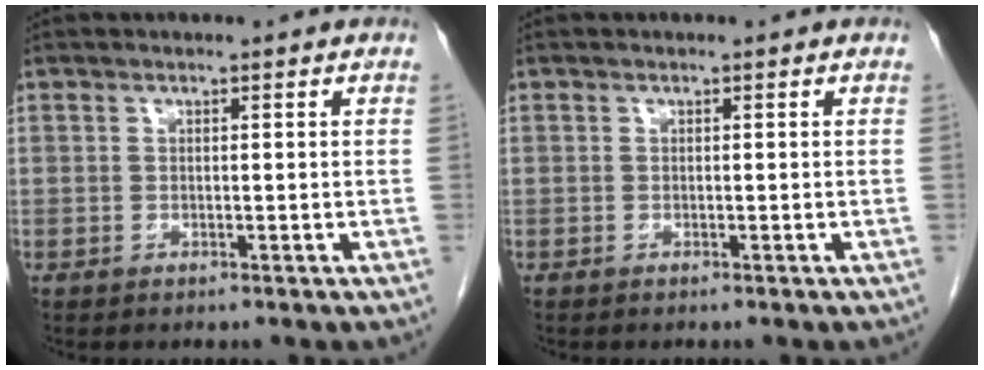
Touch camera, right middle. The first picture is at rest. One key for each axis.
{"total": 0.0}